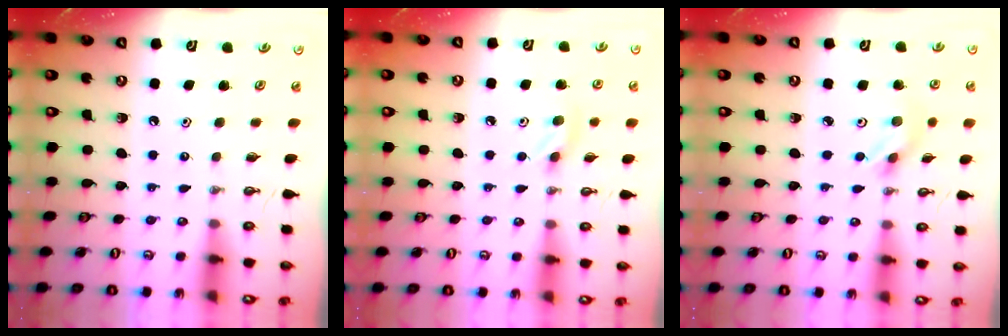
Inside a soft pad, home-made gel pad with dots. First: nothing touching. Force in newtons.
{"total": 5.7, "press": 5.4, "slide": 1.7}
{"total": 2.0, "press": 1.9, "slide": 0.4}